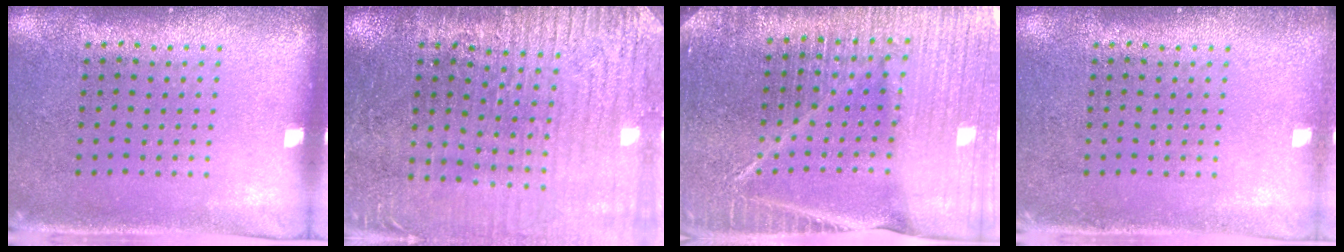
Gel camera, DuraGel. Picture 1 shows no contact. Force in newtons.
{"total": 3.1, "press": 3.1, "slide": 0.6}
{"total": 5.3, "press": 4.7, "slide": 2.4}
{"total": 0.8, "press": 0.8, "slide": 0.0}